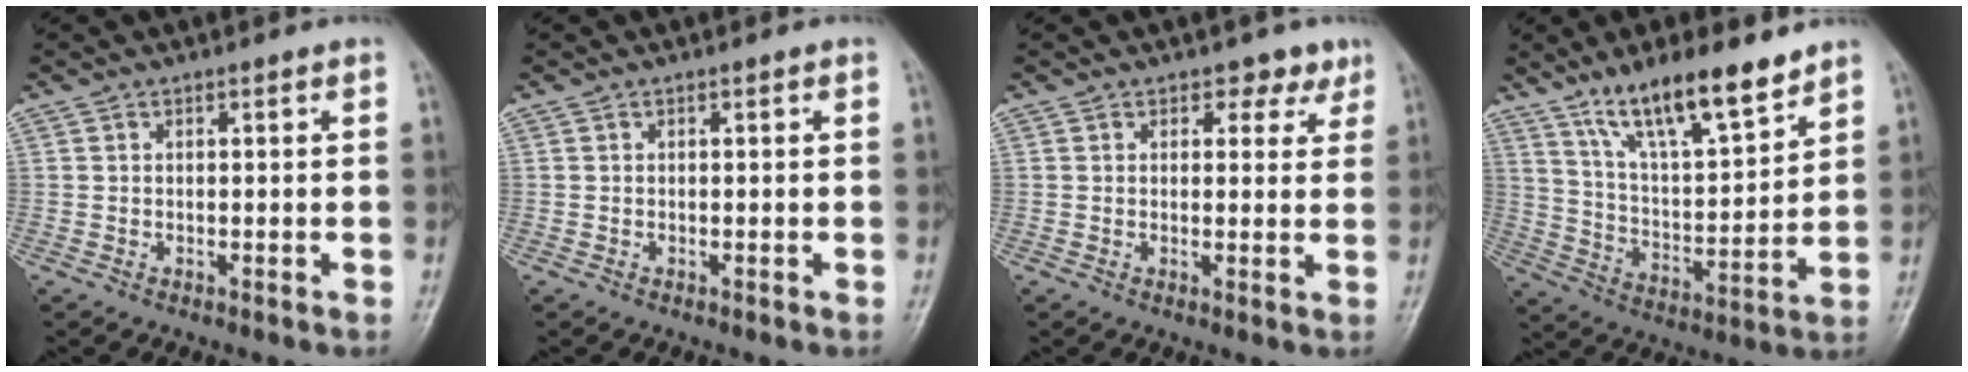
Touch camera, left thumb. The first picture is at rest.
{"total": 0.0}
{"total": 3.5, "force": [2.3, 2.4, 1.1], "torque": [0.015, -0.009, 0.026]}
{"total": 15.5, "force": [11.1, 4.0, 10.1], "torque": [-0.154, -0.061, 0.205]}